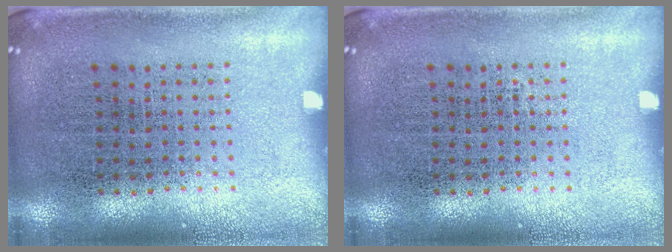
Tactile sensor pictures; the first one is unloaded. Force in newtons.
{"total": 0.0}